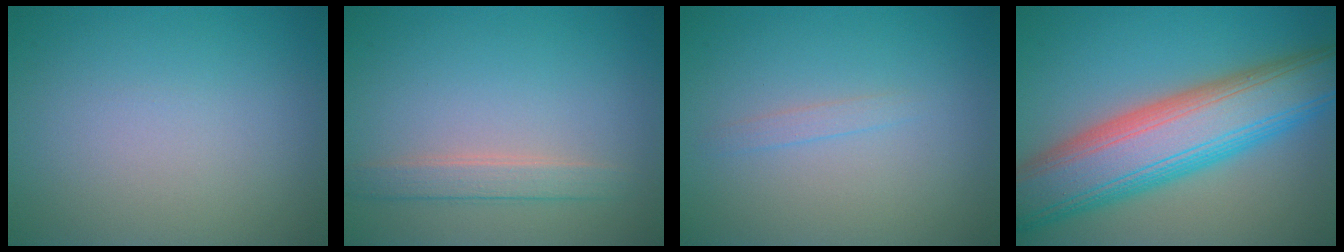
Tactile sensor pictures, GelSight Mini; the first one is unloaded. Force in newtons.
{"total": 2.1, "press": 2.1, "slide": 0.2}
{"total": 0.8, "press": 0.8, "slide": 0.1}
{"total": 11.7, "press": 11.6, "slide": 0.3}